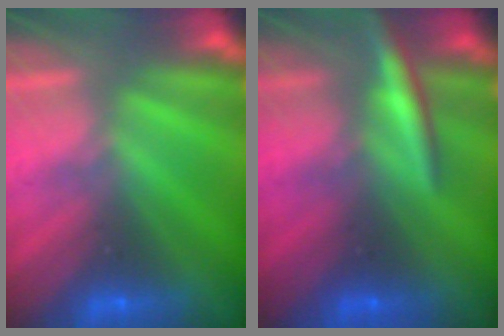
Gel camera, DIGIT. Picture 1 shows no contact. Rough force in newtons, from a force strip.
{"total": 3.0}